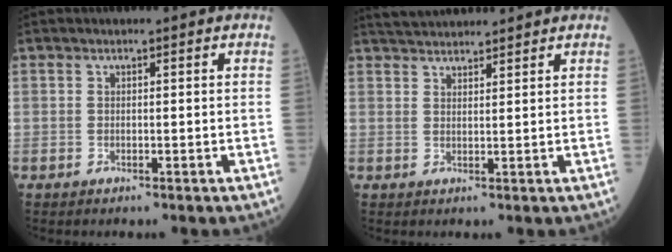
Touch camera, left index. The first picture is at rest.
{"total": 6.7, "force": [6.4, 0.7, 1.9], "torque": [-0.036, 0.037, 0.103]}